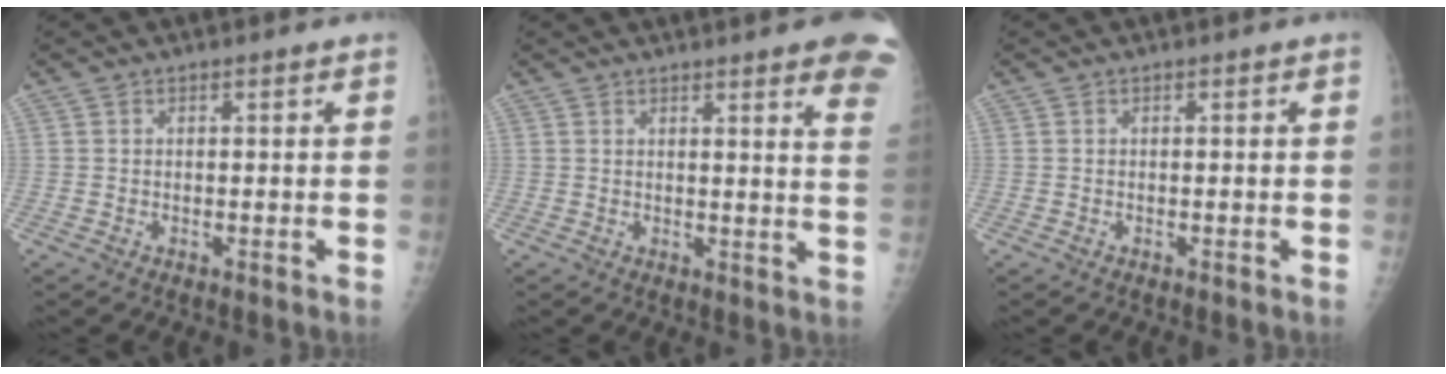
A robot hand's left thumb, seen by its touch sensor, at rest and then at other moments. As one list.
[{"total": 12.5, "force": [8.8, 1.5, 8.8], "torque": [-0.084, -0.032, 0.081]}, {"total": 0.0}]